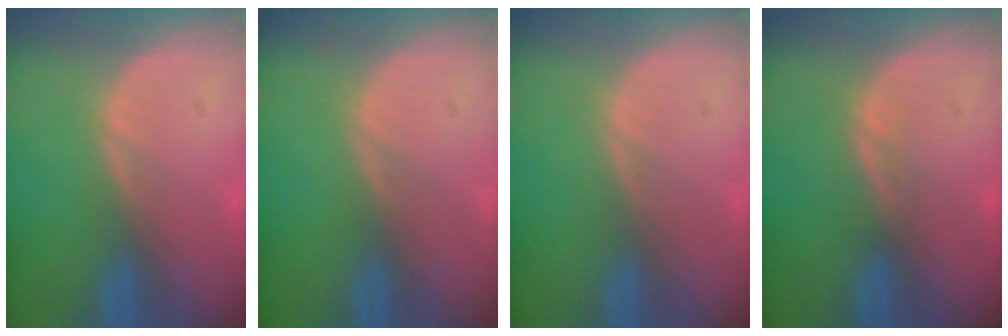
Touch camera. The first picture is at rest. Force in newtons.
{"total": 0.0}
{"total": 0.0}
{"total": 1.1, "press": 1.0, "slide": 0.2}